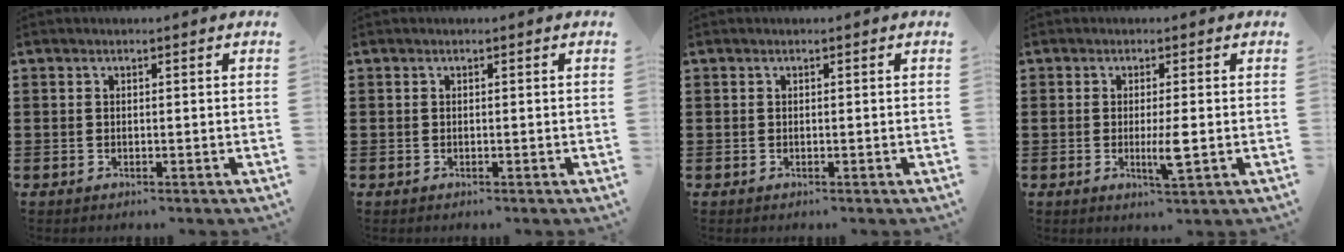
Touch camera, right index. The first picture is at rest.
{"total": 0.0}
{"total": 0.0}
{"total": 4.1, "force": [-0.7, 0.4, 4.0], "torque": [-0.075, -0.007, -0.017]}